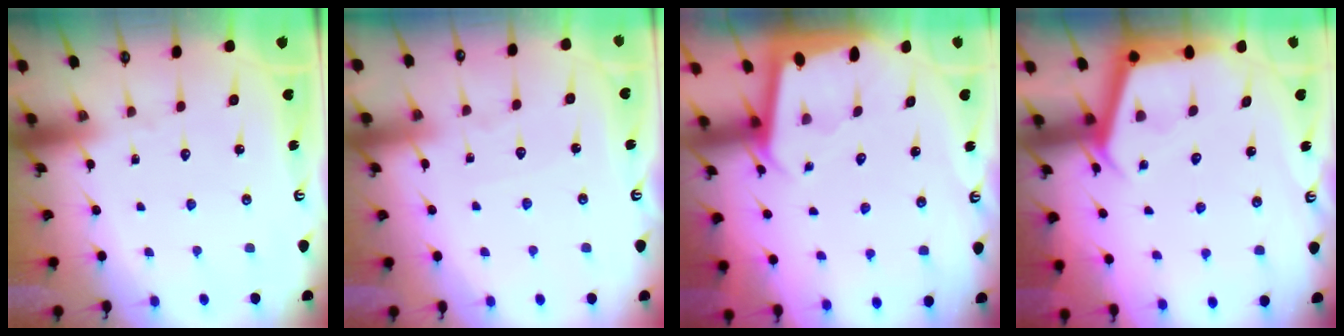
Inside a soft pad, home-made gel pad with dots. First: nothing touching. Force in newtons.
{"total": 2.7, "press": 2.7, "slide": 0.4}
{"total": 1.8, "press": 1.8, "slide": 0.1}
{"total": 3.9, "press": 3.9, "slide": 0.4}